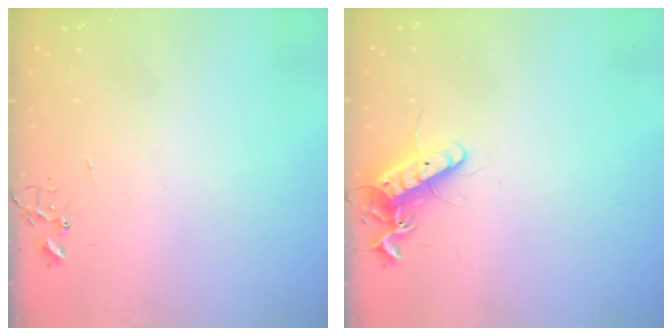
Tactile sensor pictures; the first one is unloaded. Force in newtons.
{"total": 12.5, "press": 12.4, "slide": 1.0}